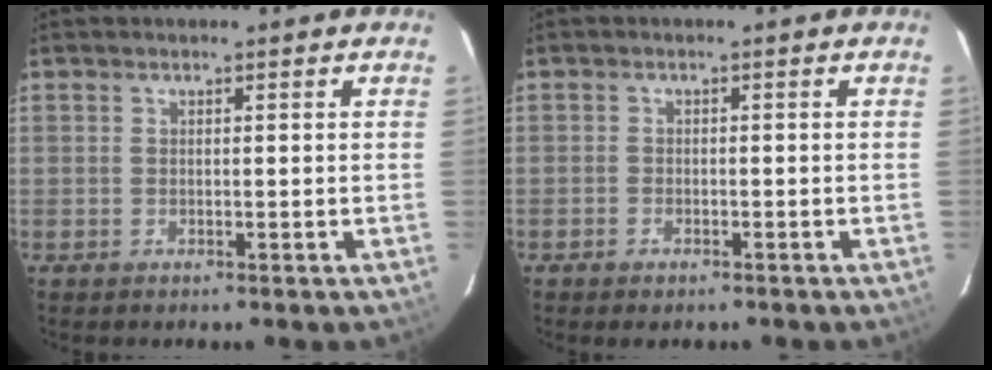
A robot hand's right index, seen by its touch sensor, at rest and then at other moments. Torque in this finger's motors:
{"motor_torque": [0.13, -0.02, 0.06, 0.00]}